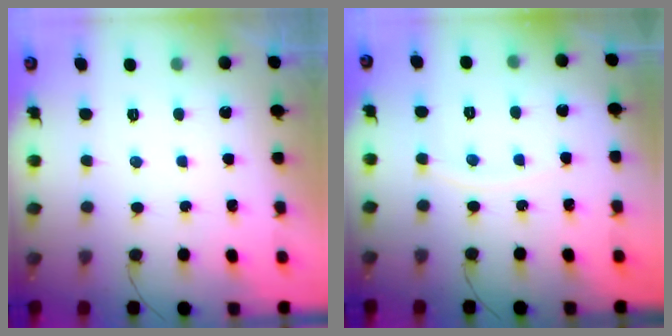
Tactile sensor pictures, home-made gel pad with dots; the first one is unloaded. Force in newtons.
{"total": 5.2, "press": 5.2, "slide": 0.7}